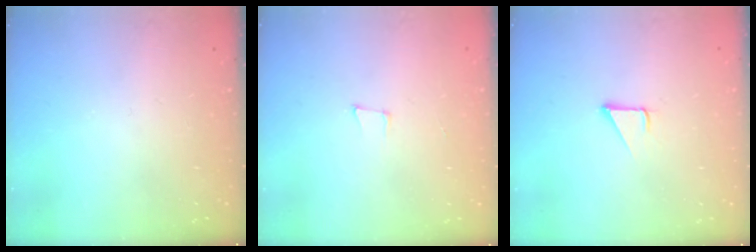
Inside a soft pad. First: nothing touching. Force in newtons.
{"total": 4.1, "press": 3.2, "slide": 2.7}
{"total": 1.9, "press": 1.9, "slide": 0.1}